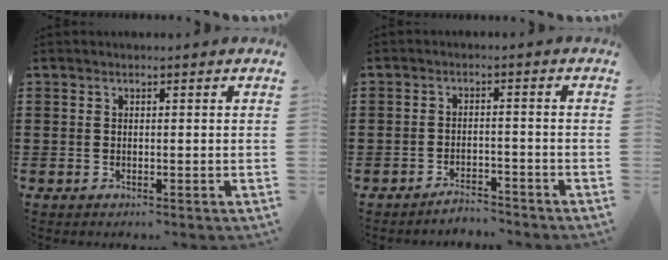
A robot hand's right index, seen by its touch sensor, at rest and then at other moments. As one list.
[{"total": 2.9, "force": [-2.9, 0.2, 0.2], "torque": [-0.007, 0.002, -0.060]}]